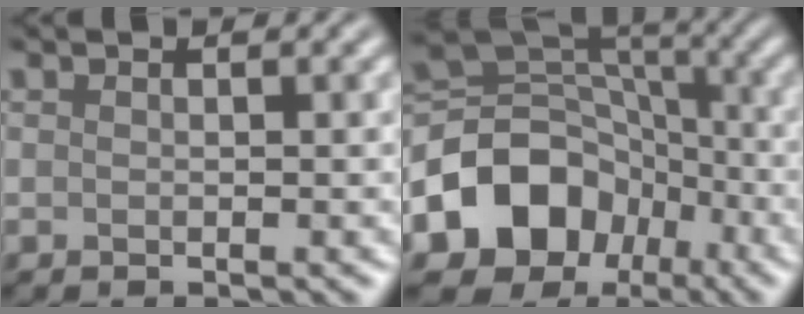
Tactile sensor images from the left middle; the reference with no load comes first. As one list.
[{"total": 9.6, "force": [-3.7, 7.7, 4.3], "torque": [-0.064, 0.006, -0.074]}]